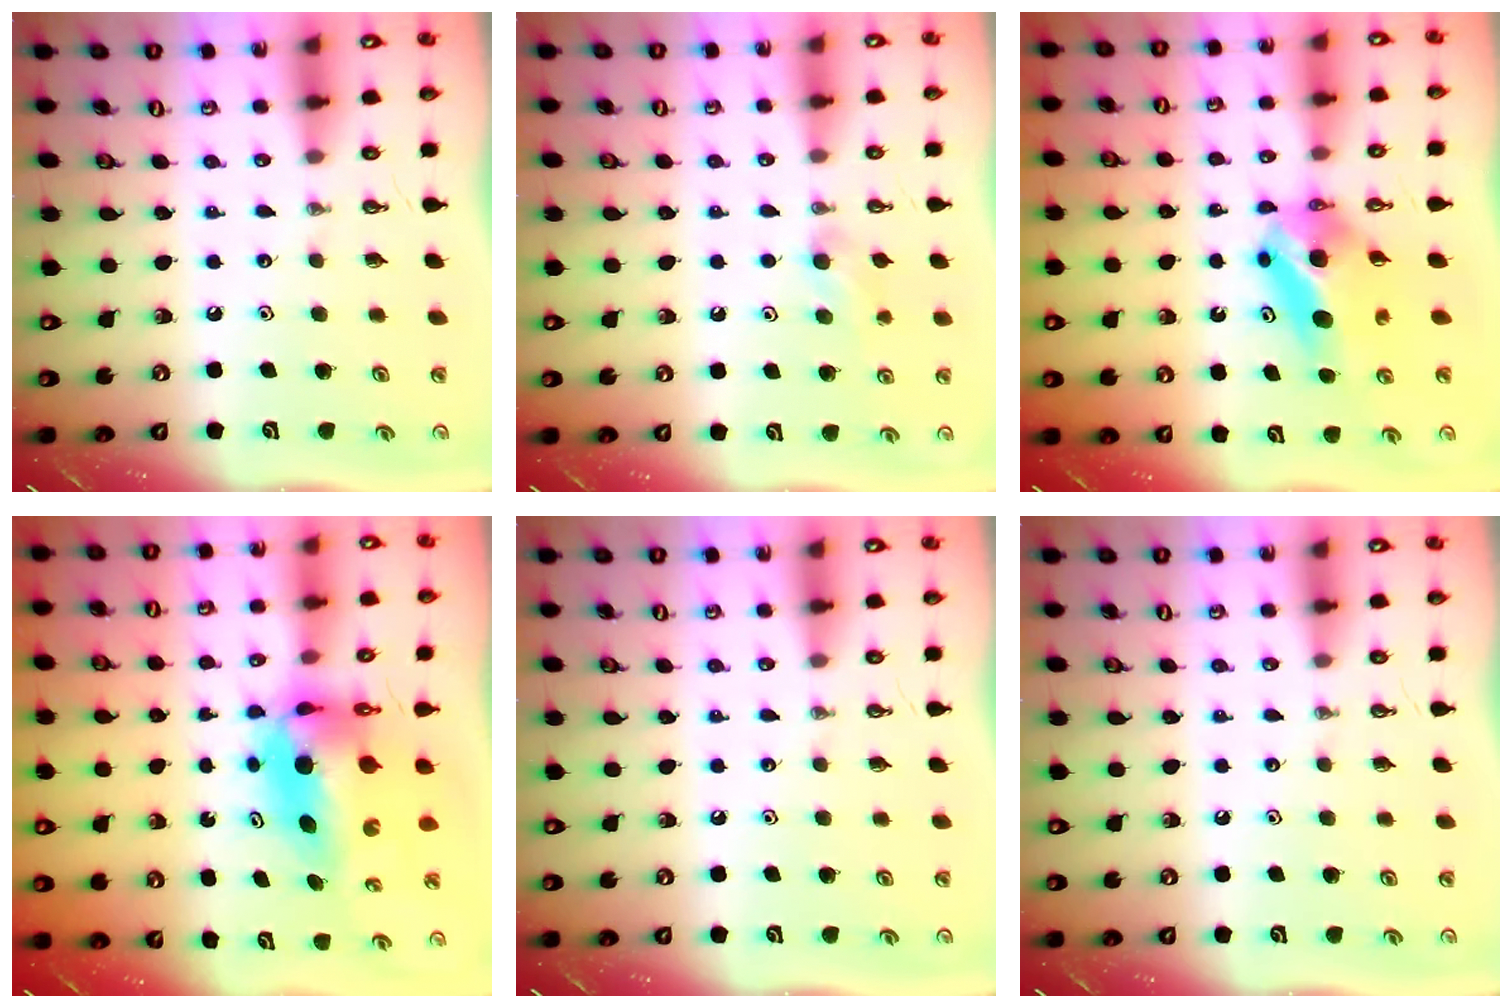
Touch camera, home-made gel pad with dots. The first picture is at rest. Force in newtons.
{"total": 6.8, "press": 6.7, "slide": 0.8}
{"total": 6.7, "press": 5.9, "slide": 3.1}
{"total": 9.9, "press": 9.2, "slide": 3.6}
{"total": 0.0}
{"total": 0.0}